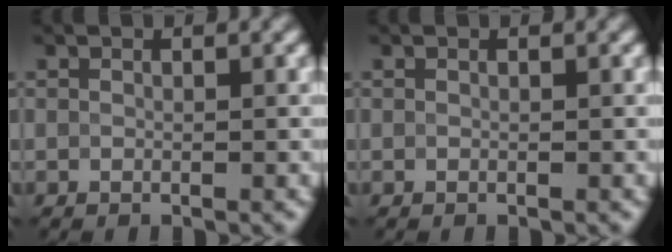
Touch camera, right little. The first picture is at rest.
{"total": 0.0}